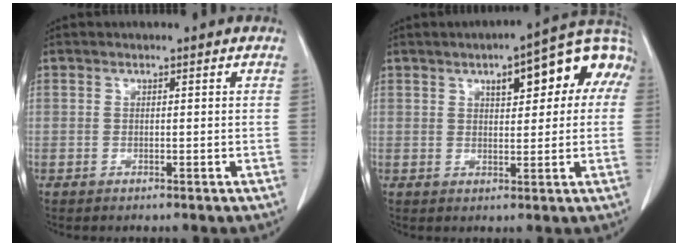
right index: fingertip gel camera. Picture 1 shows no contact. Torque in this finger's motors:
{"motor_torque": [0.45, 0.21, 0.39, 0.07]}